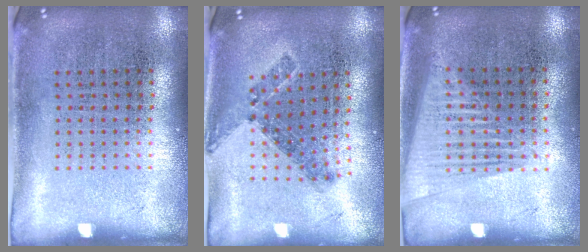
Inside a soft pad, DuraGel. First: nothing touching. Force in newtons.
{"total": 0.7, "press": 0.6, "slide": 0.3}
{"total": 1.6, "press": 1.4, "slide": 0.6}